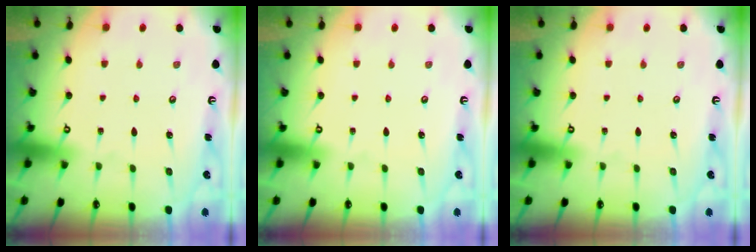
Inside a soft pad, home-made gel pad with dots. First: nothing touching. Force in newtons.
{"total": 0.0}
{"total": 0.0}